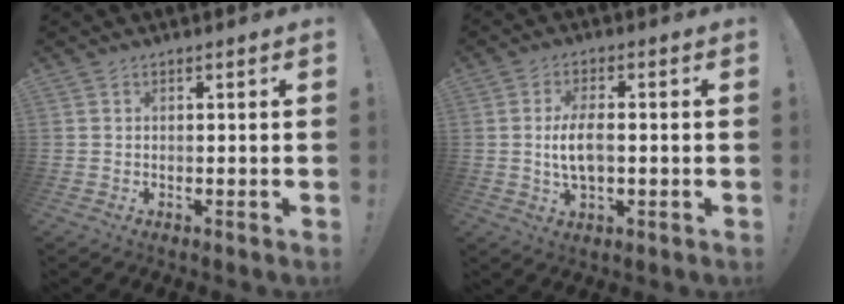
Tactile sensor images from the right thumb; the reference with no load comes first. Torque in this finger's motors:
{"motor_torque": [0.14, 0.18, 0.38, -0.26, 0.14]}